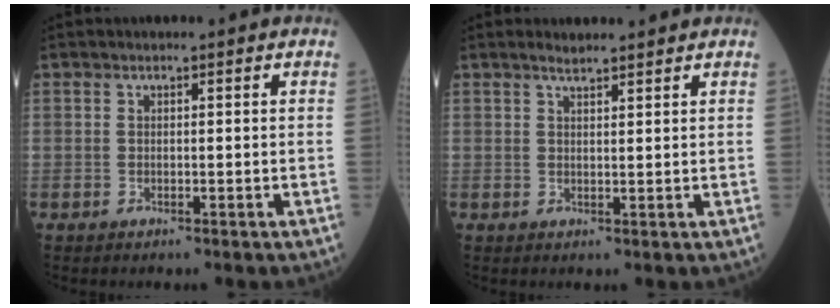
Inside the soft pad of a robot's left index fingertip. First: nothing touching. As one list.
[{"total": 2.3, "force": [2.1, 0.3, 0.8], "torque": [-0.017, 0.011, 0.036]}]